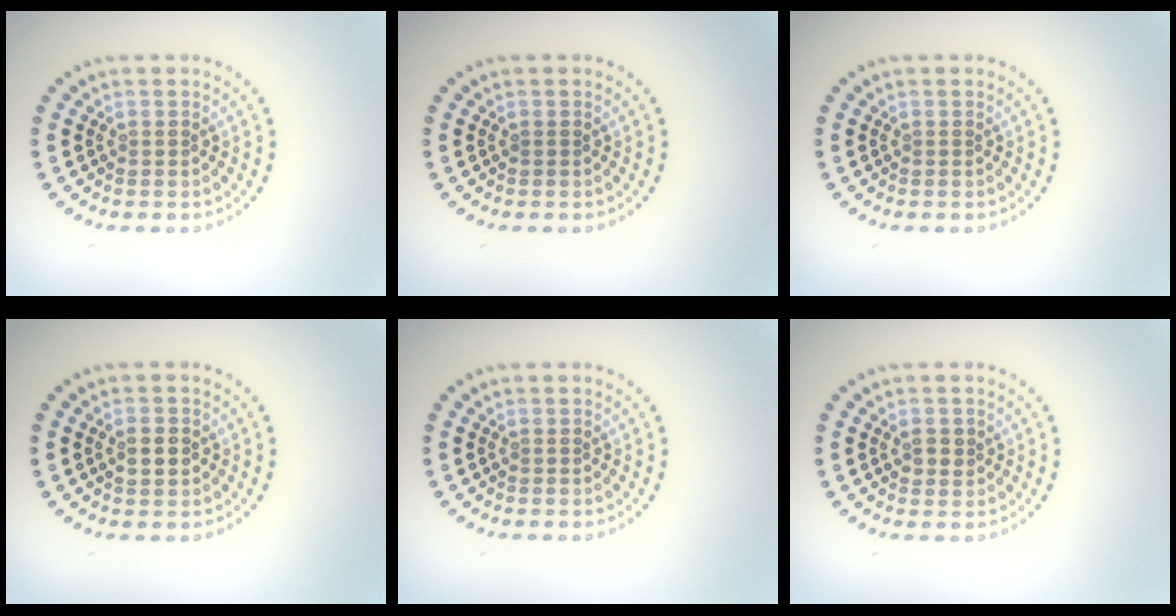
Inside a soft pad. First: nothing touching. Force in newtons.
{"total": 0.0}
{"total": 0.0}
{"total": 2.3, "press": 2.2, "slide": 0.1}
{"total": 0.0}
{"total": 1.3, "press": 1.3, "slide": 0.1}